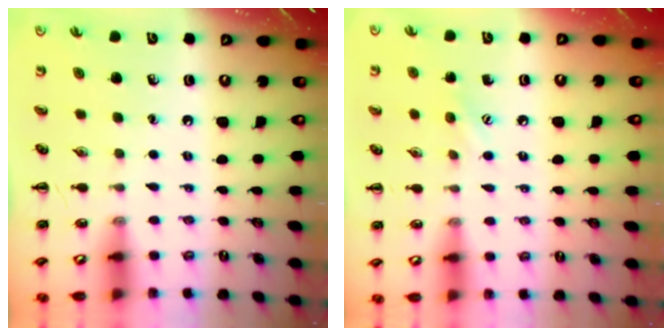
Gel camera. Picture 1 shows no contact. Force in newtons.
{"total": 6.1, "press": 6.0, "slide": 1.3}